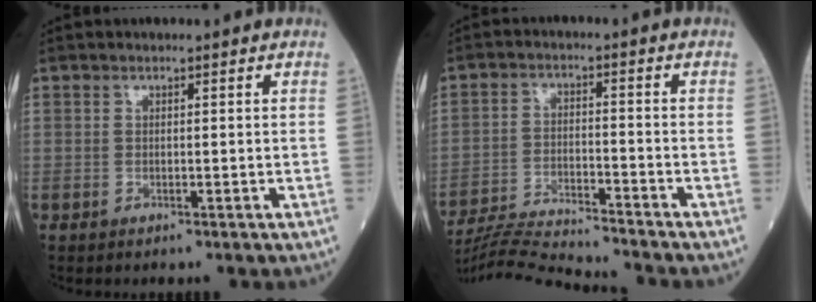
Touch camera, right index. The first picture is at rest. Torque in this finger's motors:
{"motor_torque": [-0.32, -0.32, 0.07, 0.01]}